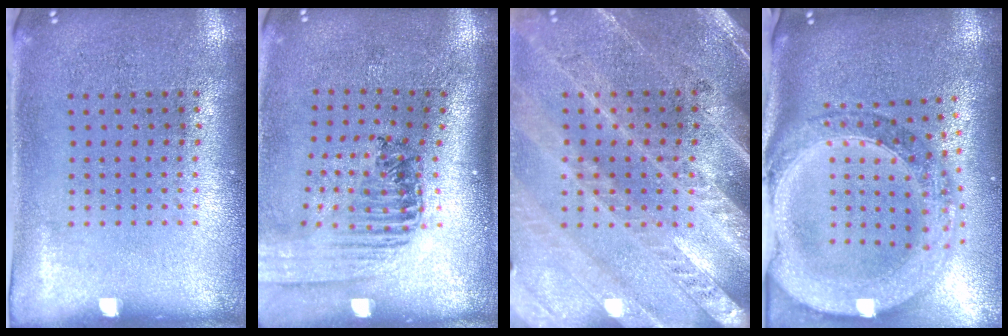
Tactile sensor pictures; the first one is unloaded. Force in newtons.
{"total": 1.5, "press": 1.5, "slide": 0.2}
{"total": 3.2, "press": 2.8, "slide": 1.4}
{"total": 2.7, "press": 2.4, "slide": 1.4}